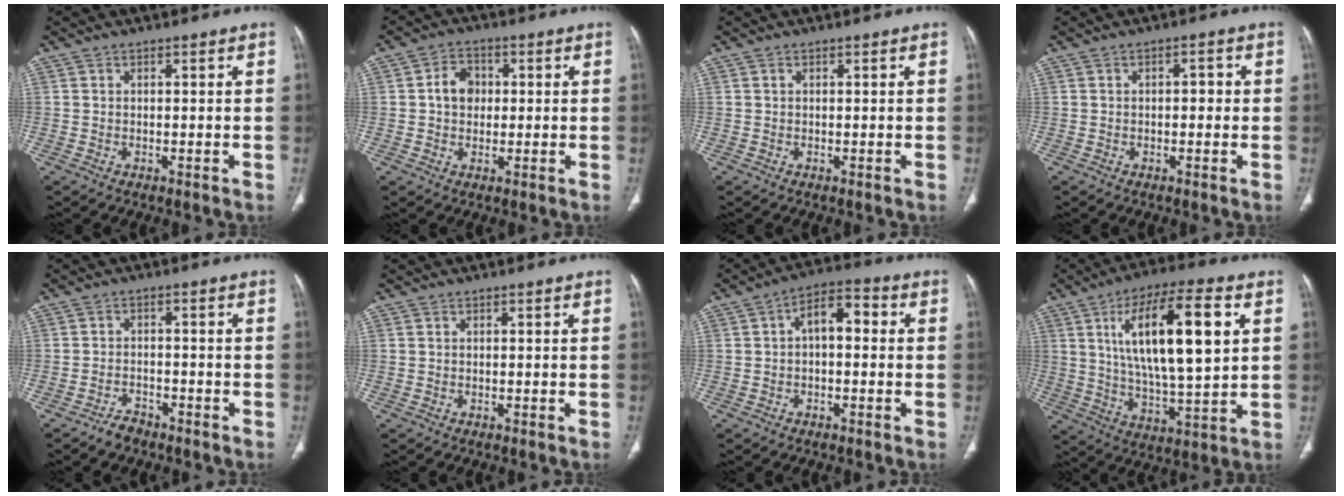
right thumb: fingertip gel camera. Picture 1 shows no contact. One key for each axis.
{"total": 5.4, "fx": 0.5, "fy": 4.4, "fz": 3.2, "tx": -0.036, "ty": 0.011, "tz": 0.004}
{"total": 0.0}
{"total": 2.2, "fx": 0.0, "fy": 1.2, "fz": 1.9, "tx": -0.020, "ty": 0.006, "tz": -0.003}
{"total": 2.8, "fx": -2.3, "fy": 1.3, "fz": 0.7, "tx": -0.018, "ty": 0.014, "tz": -0.039}
{"total": 0.0}
{"total": 7.2, "fx": 0.5, "fy": 3.9, "fz": 6.1, "tx": -0.079, "ty": 0.028, "tz": -0.002}
{"total": 20.9, "fx": 5.8, "fy": 6.7, "fz": 18.9, "tx": -0.317, "ty": -0.009, "tz": 0.101}